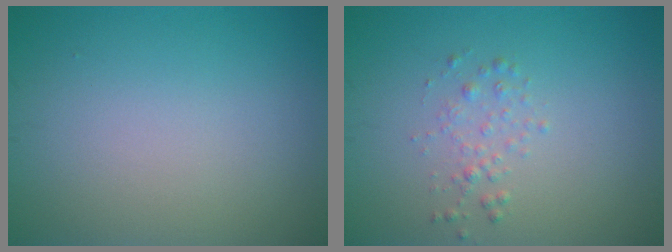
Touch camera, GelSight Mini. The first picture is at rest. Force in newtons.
{"total": 1.3, "press": 1.3, "slide": 0.0}